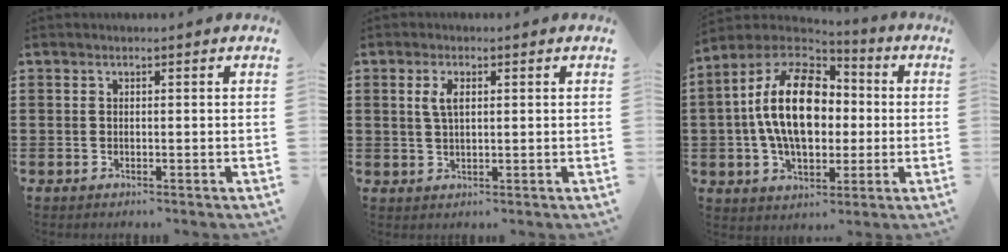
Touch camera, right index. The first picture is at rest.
{"total": 3.2, "force": [0.9, 1.4, 2.7], "torque": [-0.058, 0.009, 0.013]}
{"total": 15.9, "force": [0.6, 9.4, 12.8], "torque": [-0.275, 0.005, 0.003]}